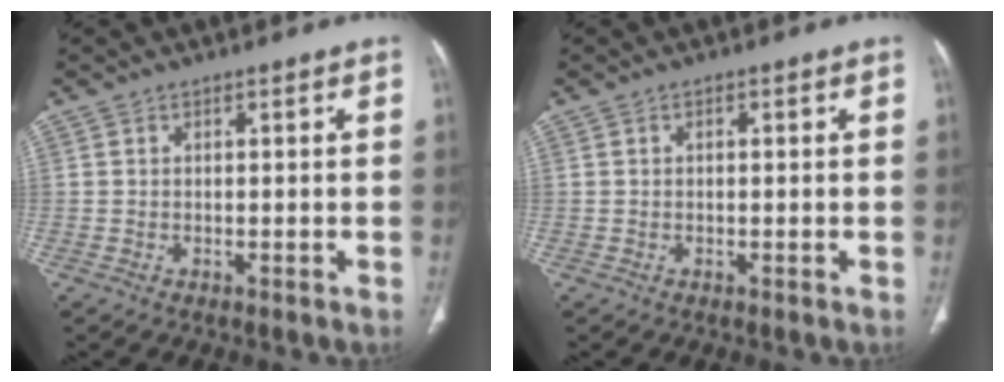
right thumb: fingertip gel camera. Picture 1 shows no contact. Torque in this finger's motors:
{"motor_torque": [-0.54, 0.19, -0.39, 0.24, -0.01]}